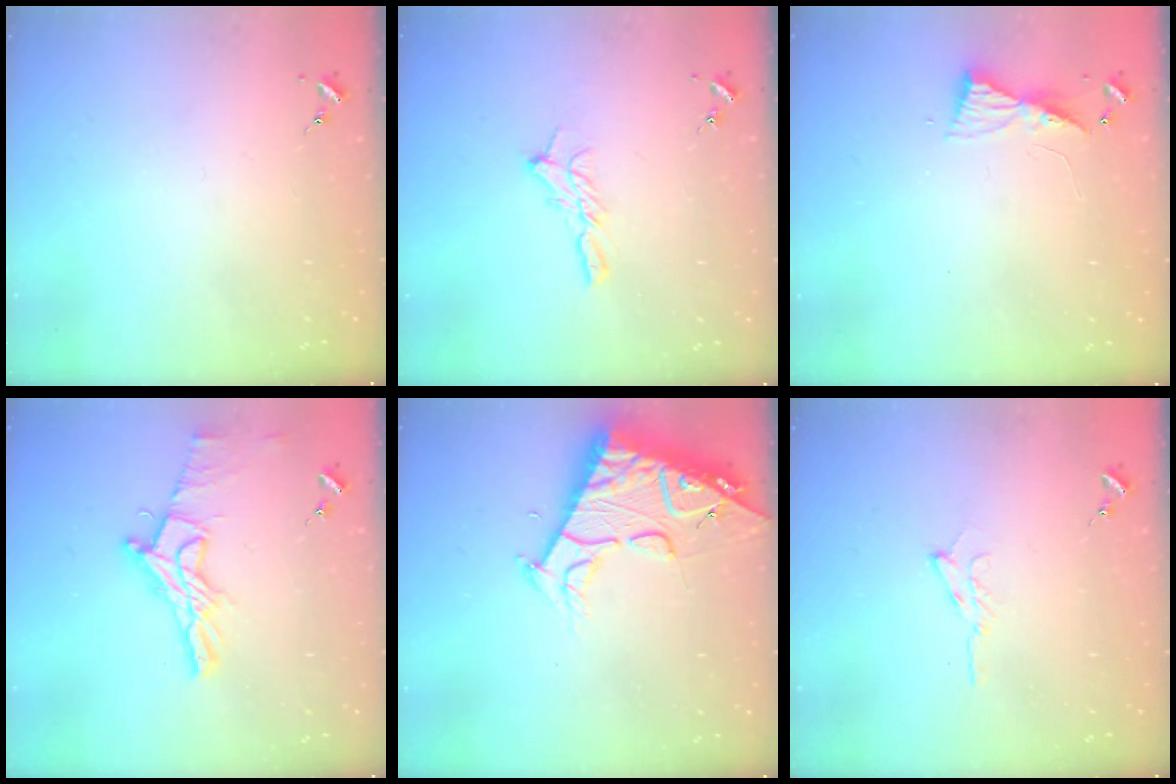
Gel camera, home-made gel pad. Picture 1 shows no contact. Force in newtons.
{"total": 9.2, "press": 9.1, "slide": 0.7}
{"total": 5.8, "press": 5.8, "slide": 0.5}
{"total": 12.8, "press": 12.7, "slide": 0.8}
{"total": 17.7, "press": 17.6, "slide": 1.7}
{"total": 6.1, "press": 6.1, "slide": 0.7}